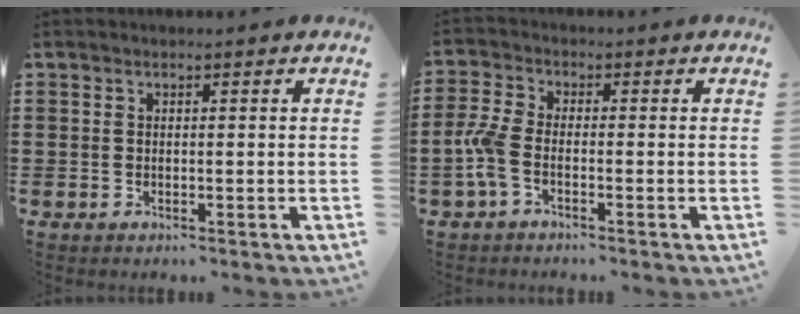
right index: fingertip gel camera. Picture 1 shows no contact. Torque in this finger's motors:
{"motor_torque": [1.34, -0.80, 0.53, 0.16]}